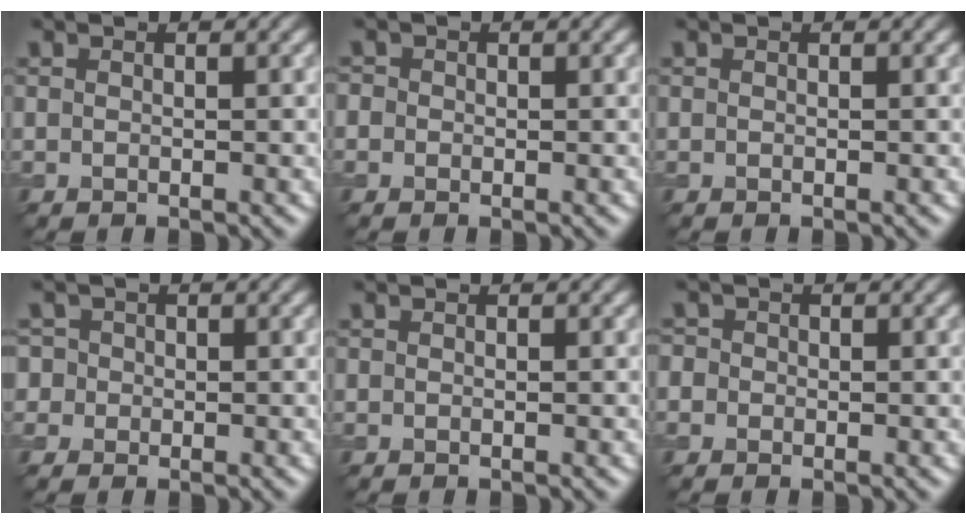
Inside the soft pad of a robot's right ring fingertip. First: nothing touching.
{"total": 0.7, "force": [0.0, 0.7, 0.1], "torque": [-0.003, 0.004, -0.004]}
{"total": 0.0}
{"total": 2.4, "force": [0.4, 2.2, 0.6], "torque": [0.010, 0.024, -0.023]}
{"total": 0.0}
{"total": 1.2, "force": [-0.1, 1.1, 0.2], "torque": [-0.001, 0.008, -0.014]}